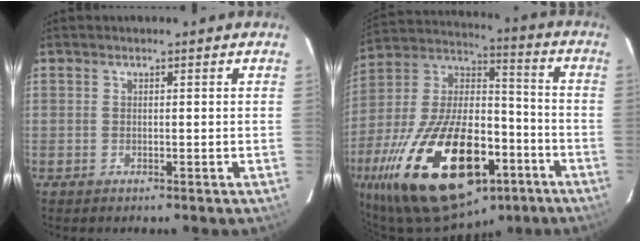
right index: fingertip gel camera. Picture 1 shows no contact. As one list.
[{"total": 34.1, "force": [-17.5, 16.6, 24.1], "torque": [-0.462, -0.012, -0.271]}]